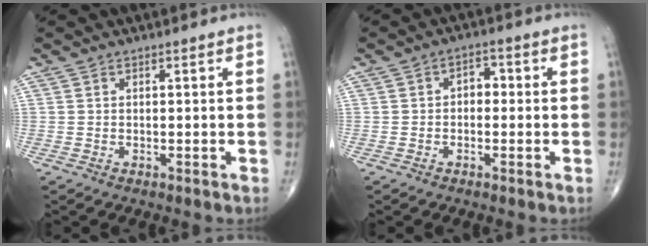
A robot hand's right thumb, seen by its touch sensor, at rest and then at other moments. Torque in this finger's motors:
{"motor_torque": [-0.18, 0.19, 0.12, 0.10, 0.06]}